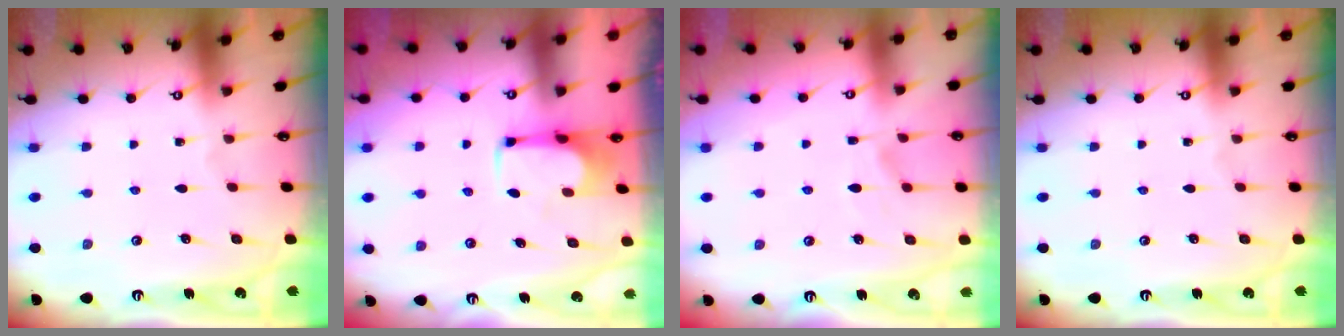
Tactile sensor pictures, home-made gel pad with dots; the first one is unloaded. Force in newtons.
{"total": 4.1, "press": 3.9, "slide": 1.3}
{"total": 1.4, "press": 0.7, "slide": 1.2}
{"total": 0.0}